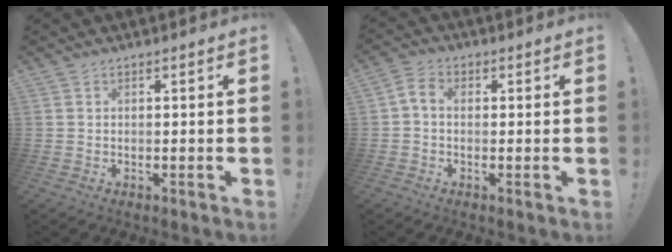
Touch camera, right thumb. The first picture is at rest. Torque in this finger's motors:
{"motor_torque": [0.34, -0.24, 0.24, 0.00, 0.04]}